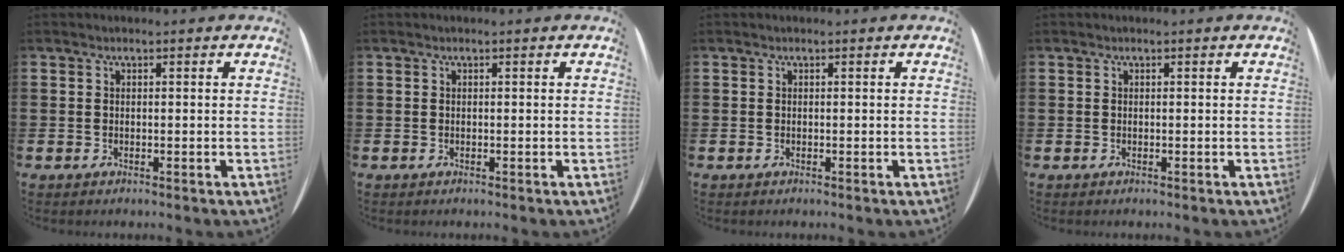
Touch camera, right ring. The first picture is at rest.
{"total": 0.0}
{"total": 0.0}
{"total": 0.0}